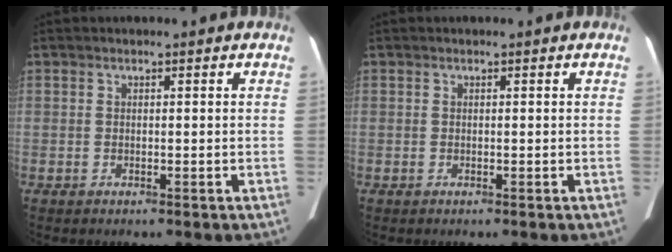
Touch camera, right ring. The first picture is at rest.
{"total": 0.0}